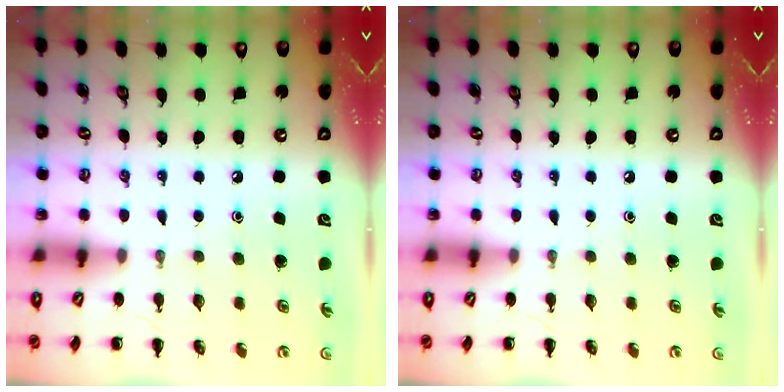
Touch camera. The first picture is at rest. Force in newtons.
{"total": 0.0}